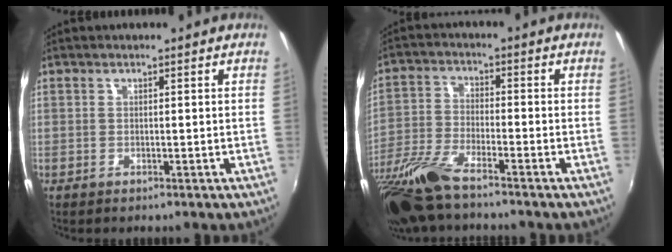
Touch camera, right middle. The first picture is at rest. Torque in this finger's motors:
{"motor_torque": [1.07, -1.07, 0.24, 0.10]}